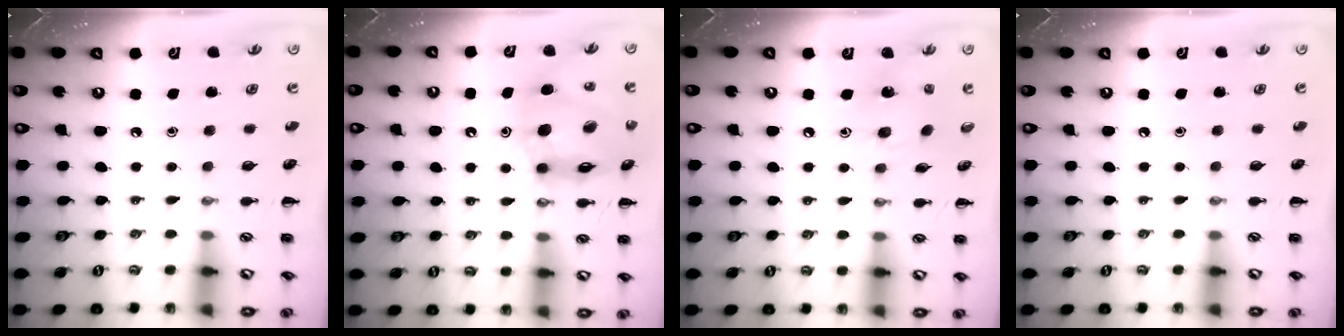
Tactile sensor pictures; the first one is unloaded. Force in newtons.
{"total": 14.8, "press": 14.1, "slide": 4.4}
{"total": 3.8, "press": 3.7, "slide": 0.7}
{"total": 0.0}